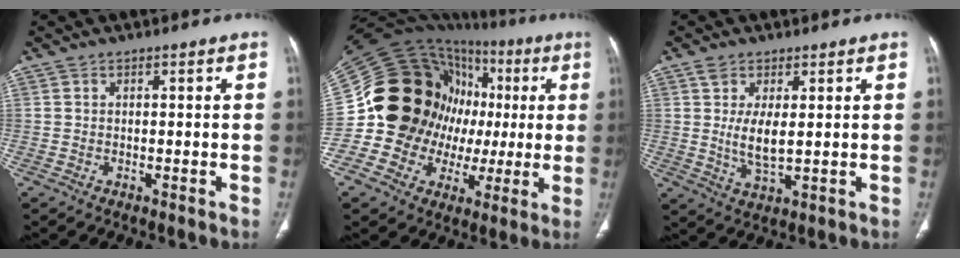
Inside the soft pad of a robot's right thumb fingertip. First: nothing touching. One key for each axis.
{"total": 26.0, "fx": 1.8, "fy": 20.9, "fz": 15.3, "tx": -0.196, "ty": 0.062, "tz": 0.042}
{"total": 5.9, "fx": 0.9, "fy": 2.5, "fz": 5.2, "tx": -0.102, "ty": -0.012, "tz": 0.022}